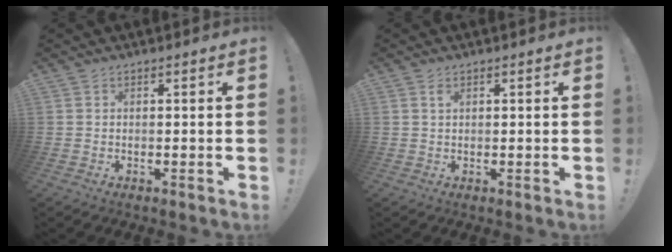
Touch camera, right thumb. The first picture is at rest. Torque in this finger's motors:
{"motor_torque": [-0.02, 0.16, 0.21, -0.07, -0.02]}